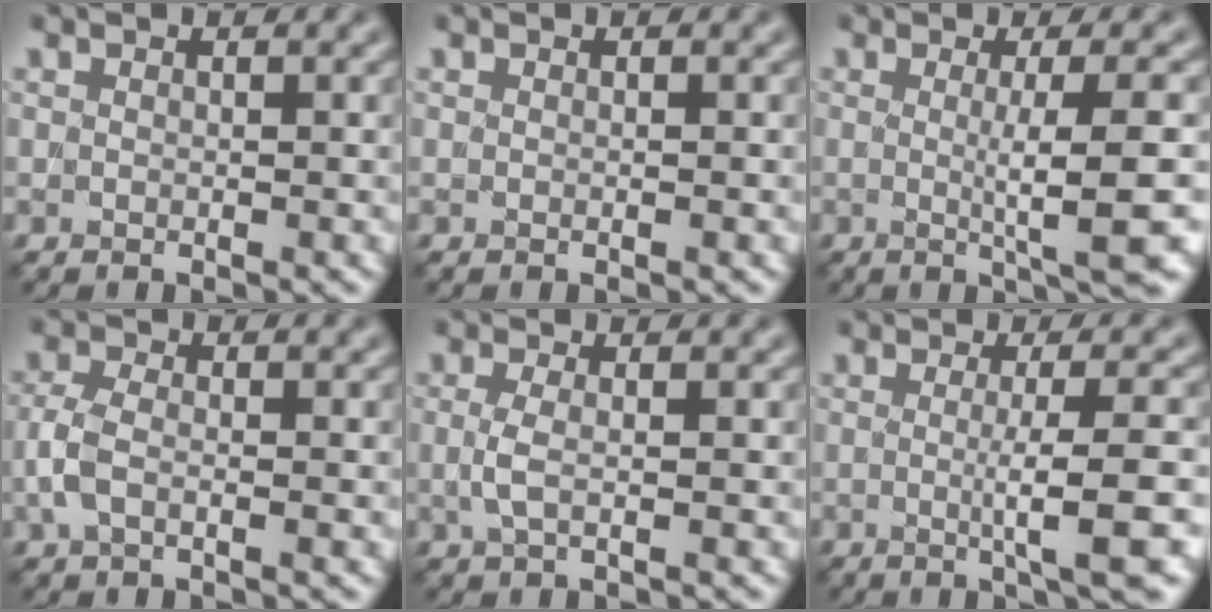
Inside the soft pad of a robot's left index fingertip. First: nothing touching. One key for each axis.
{"total": 0.0}
{"total": 5.8, "fx": -0.3, "fy": 0.9, "fz": 5.8, "tx": -0.085, "ty": -0.004, "tz": -0.002}
{"total": 2.5, "fx": -0.8, "fy": 1.2, "fz": 2.0, "tx": -0.053, "ty": 0.003, "tz": -0.021}
{"total": 1.4, "fx": -0.1, "fy": 0.4, "fz": 1.3, "tx": -0.035, "ty": -0.001, "tz": -0.001}
{"total": 4.9, "fx": -0.5, "fy": 0.8, "fz": 4.8, "tx": -0.071, "ty": -0.005, "tz": -0.008}